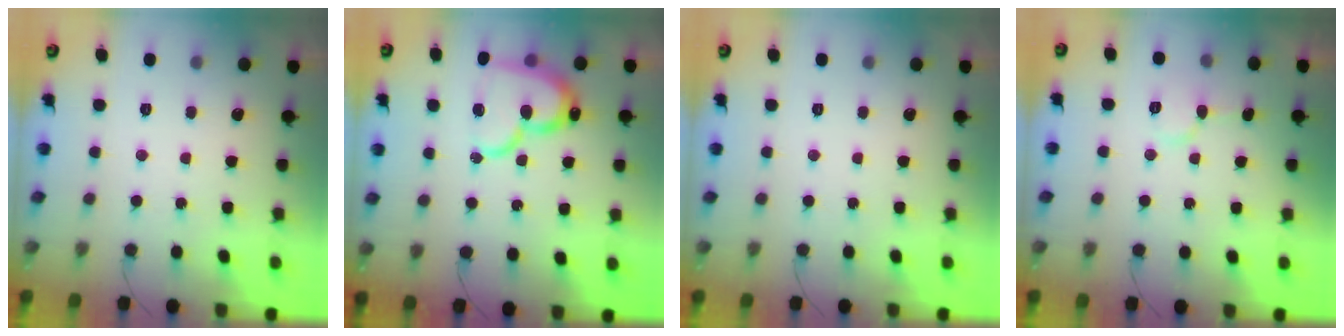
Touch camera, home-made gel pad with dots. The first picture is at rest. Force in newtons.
{"total": 18.4, "press": 18.3, "slide": 1.5}
{"total": 0.0}
{"total": 6.2, "press": 6.2, "slide": 0.6}